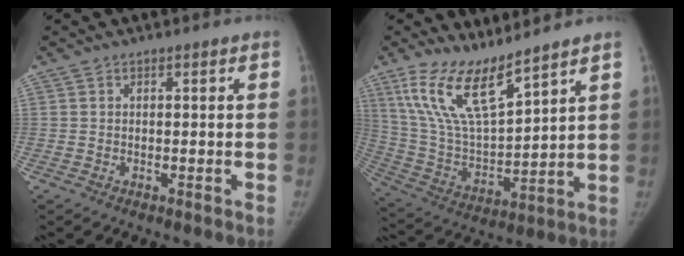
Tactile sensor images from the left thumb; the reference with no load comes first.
{"total": 14.6, "force": [10.6, 3.6, 9.4], "torque": [-0.166, -0.063, 0.224]}